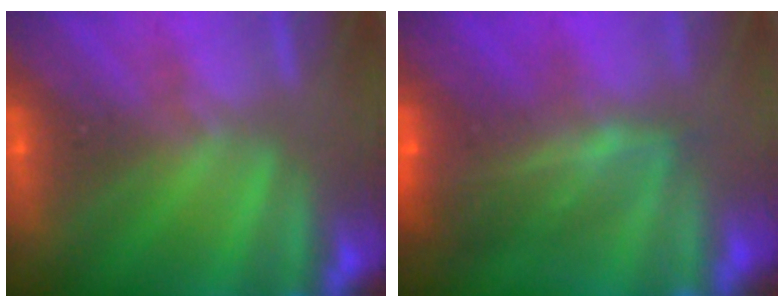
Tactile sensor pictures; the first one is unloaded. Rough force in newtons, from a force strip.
{"total": 5.8}